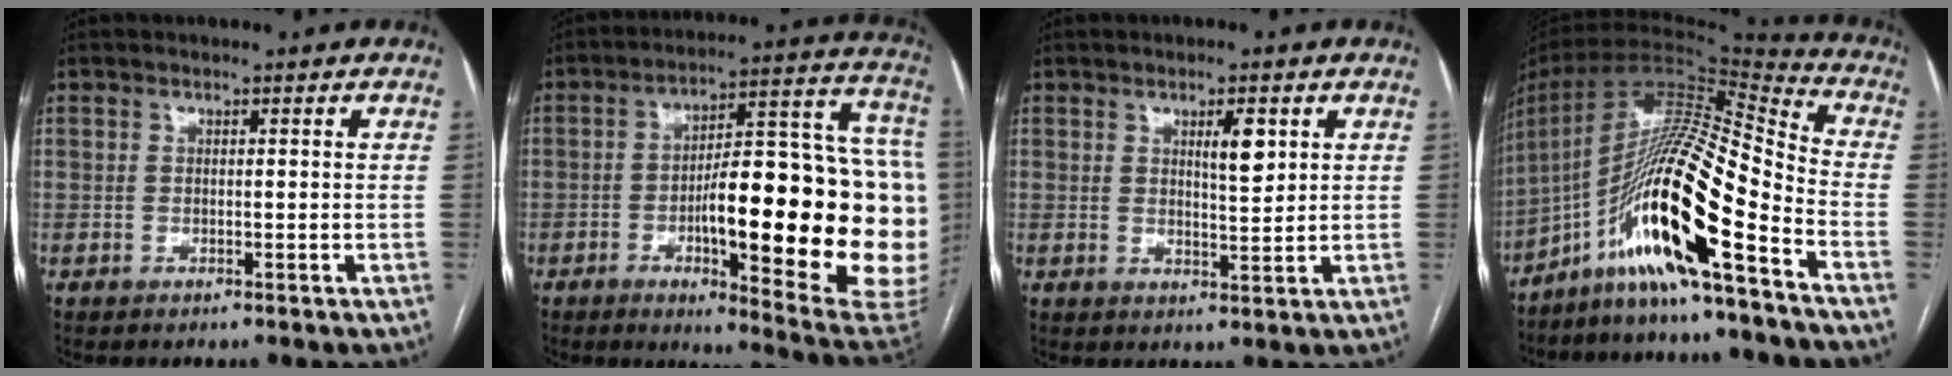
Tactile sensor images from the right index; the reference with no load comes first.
{"total": 30.9, "force": [-3.9, 6.2, 30.0], "torque": [-0.323, 0.027, -0.045]}
{"total": 4.2, "force": [1.8, 1.0, 3.7], "torque": [-0.061, -0.003, 0.031]}
{"total": 19.2, "force": [-10.5, 0.6, 16.0], "torque": [-0.317, 0.000, -0.198]}